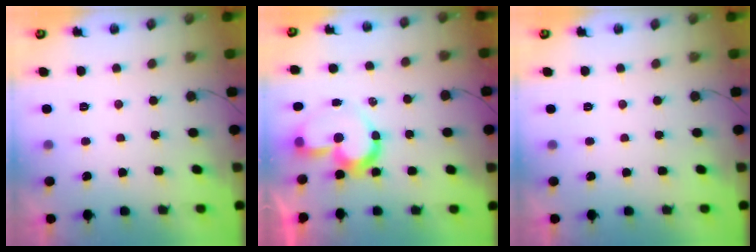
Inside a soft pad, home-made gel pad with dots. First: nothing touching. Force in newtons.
{"total": 11.0, "press": 10.9, "slide": 1.4}
{"total": 0.0}